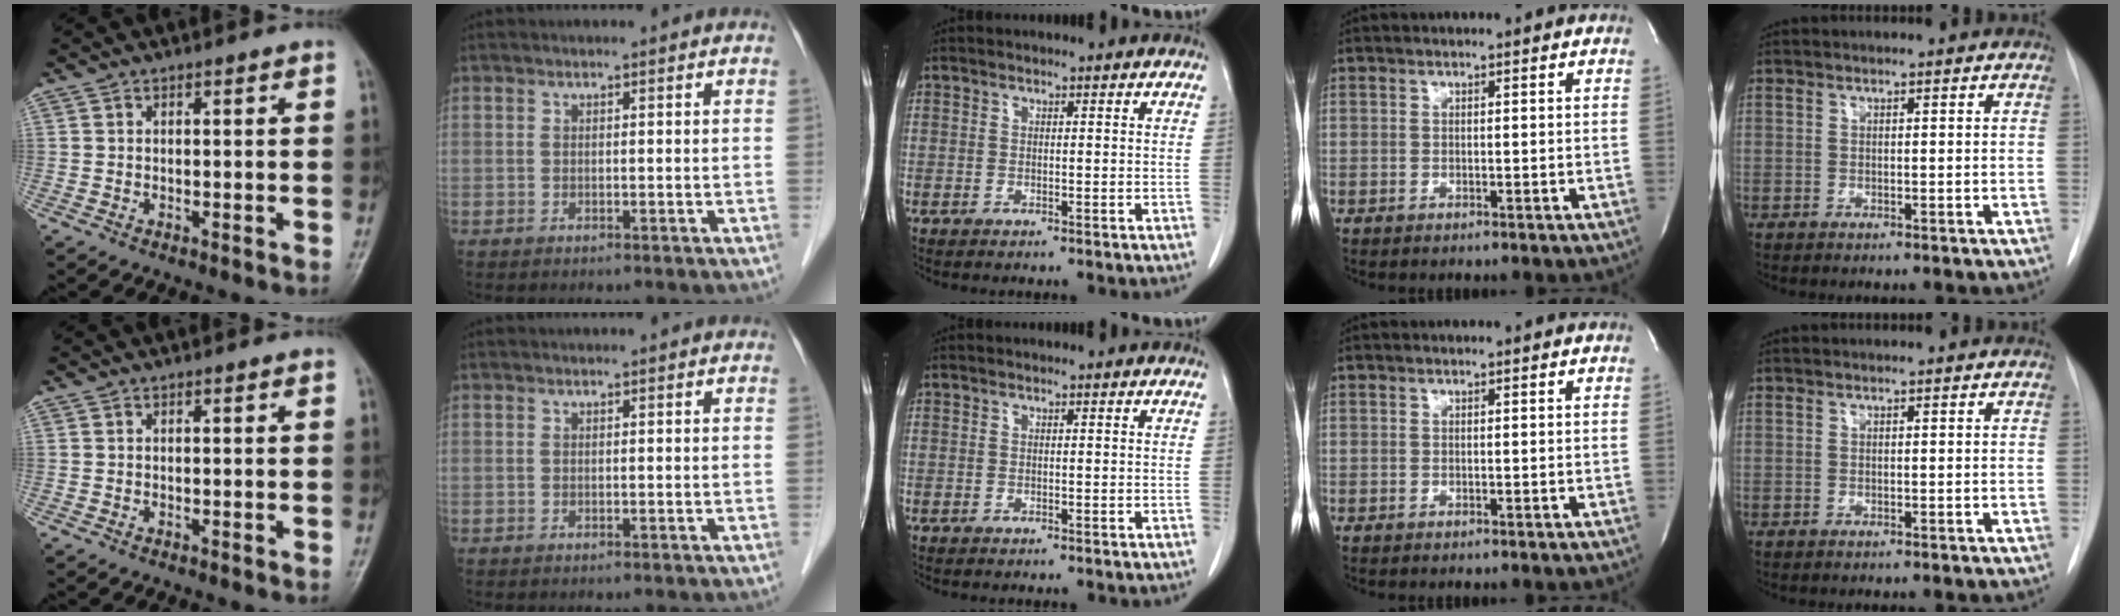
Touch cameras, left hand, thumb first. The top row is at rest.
{}